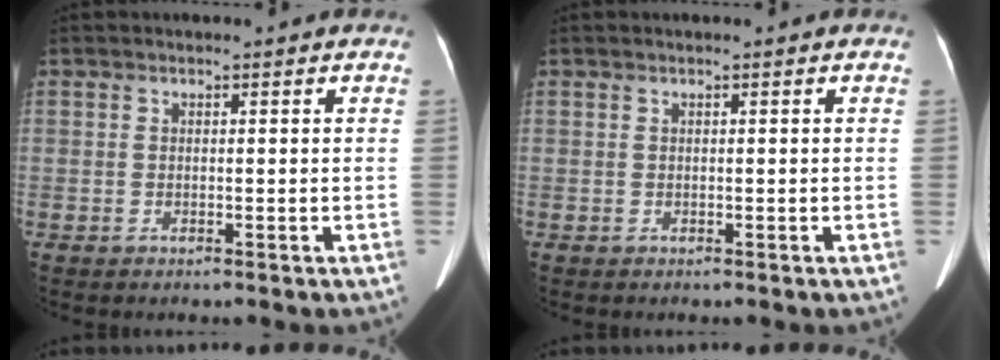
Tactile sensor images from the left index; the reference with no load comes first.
{"total": 0.0}